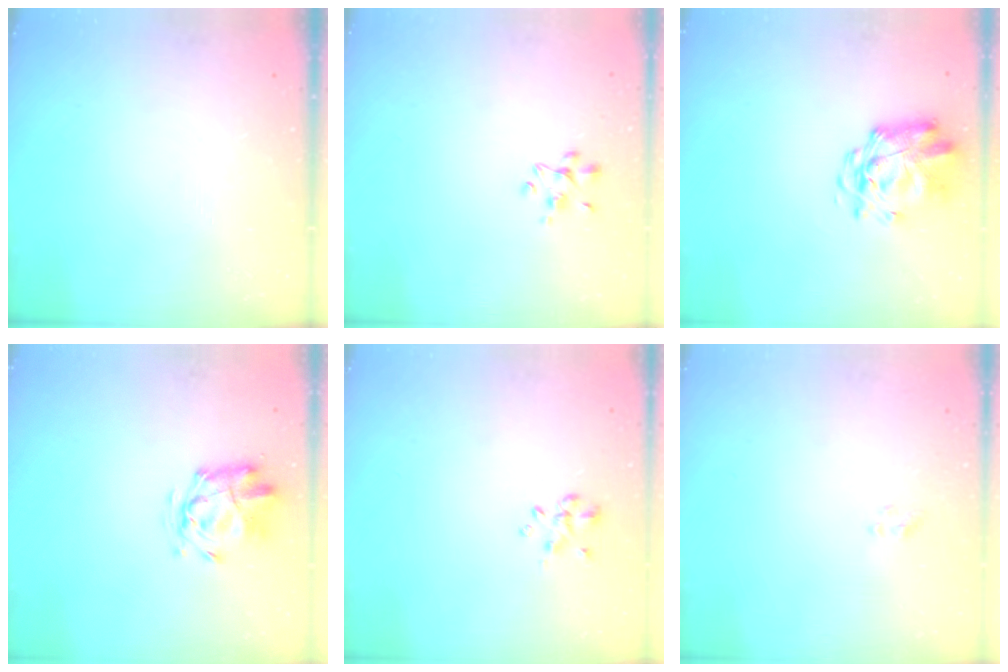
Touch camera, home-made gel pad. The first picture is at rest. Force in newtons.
{"total": 2.9, "press": 2.8, "slide": 0.9}
{"total": 3.1, "press": 3.0, "slide": 0.8}
{"total": 2.3, "press": 2.2, "slide": 0.6}
{"total": 1.0, "press": 0.9, "slide": 0.4}
{"total": 1.2, "press": 1.0, "slide": 0.6}